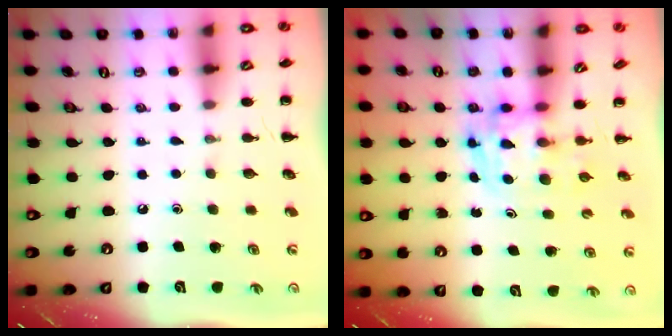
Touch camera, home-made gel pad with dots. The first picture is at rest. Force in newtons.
{"total": 3.6, "press": 3.5, "slide": 0.6}